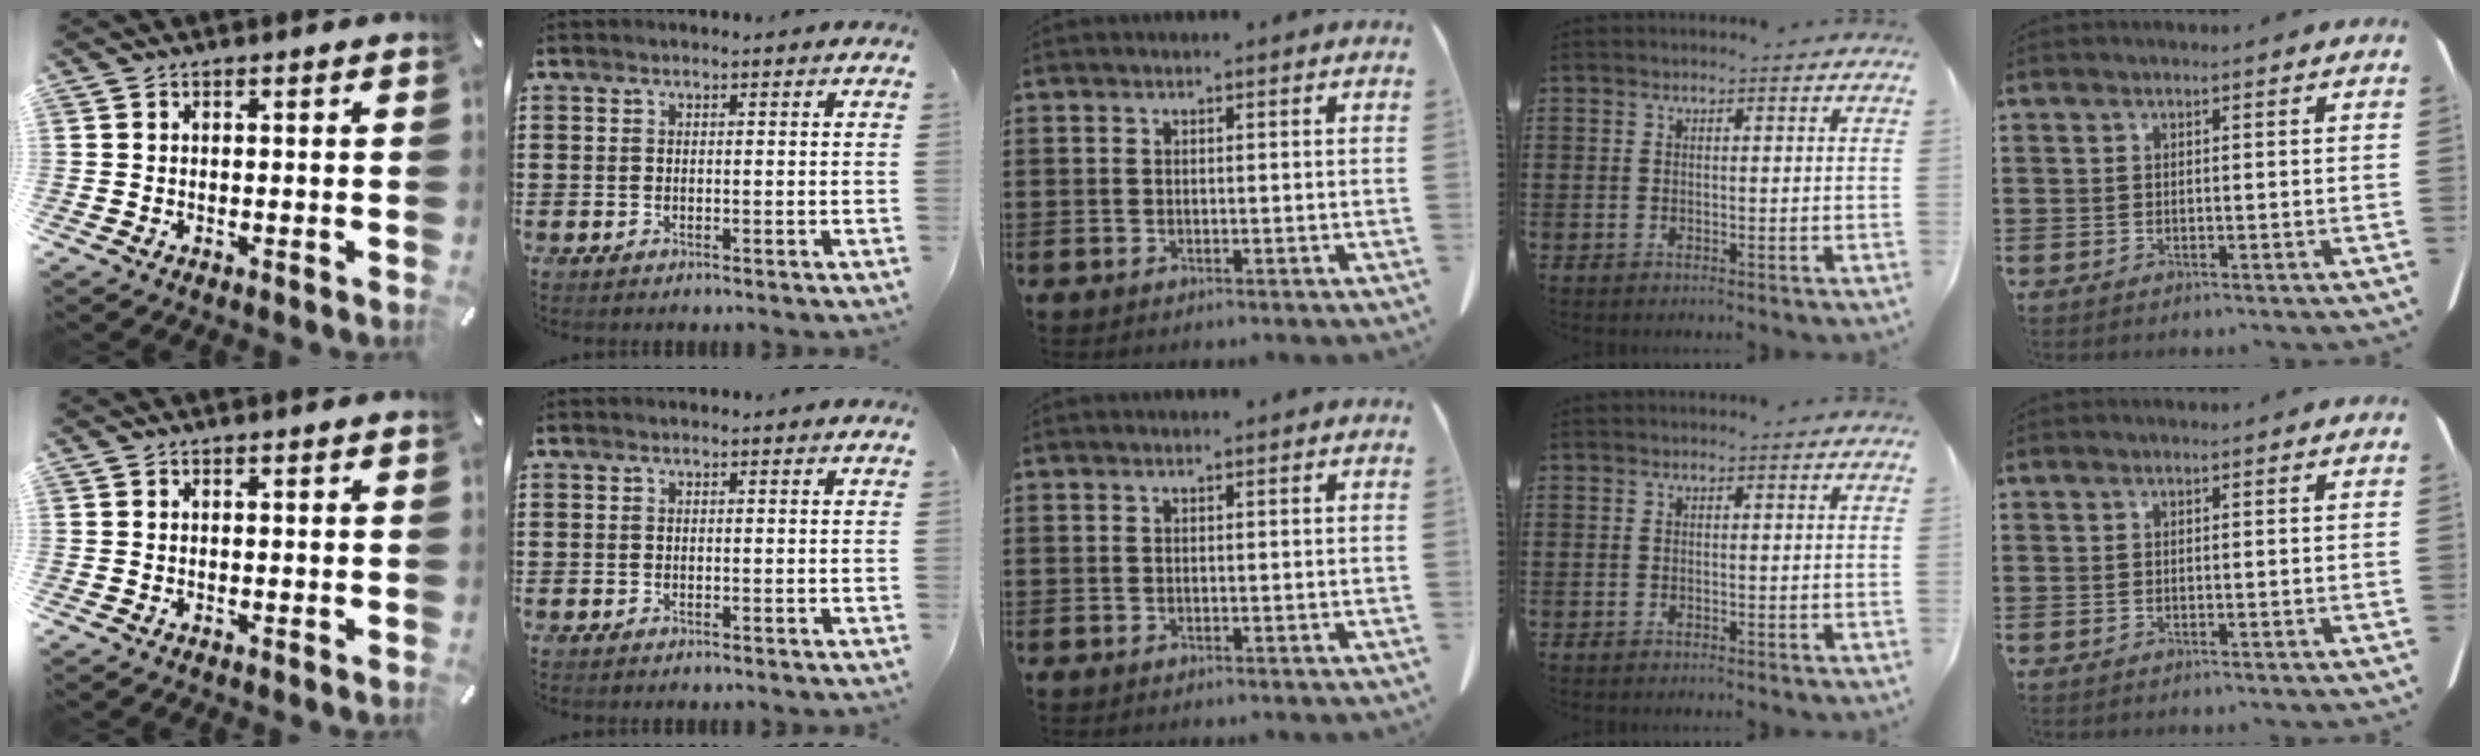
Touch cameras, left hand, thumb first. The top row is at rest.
{}